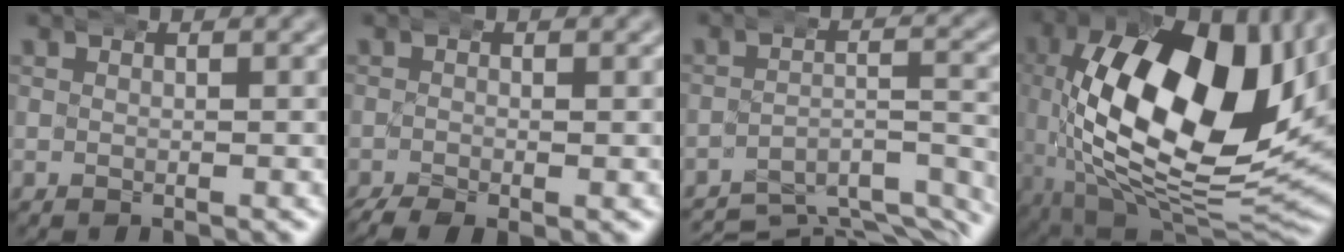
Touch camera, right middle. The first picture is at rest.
{"total": 3.3, "force": [-2.5, 1.1, 1.8], "torque": [-0.039, -0.017, -0.034]}
{"total": 10.7, "force": [-9.4, 3.1, 3.9], "torque": [-0.045, -0.027, -0.144]}
{"total": 22.7, "force": [1.4, 12.8, 18.6], "torque": [-0.306, -0.028, 0.034]}